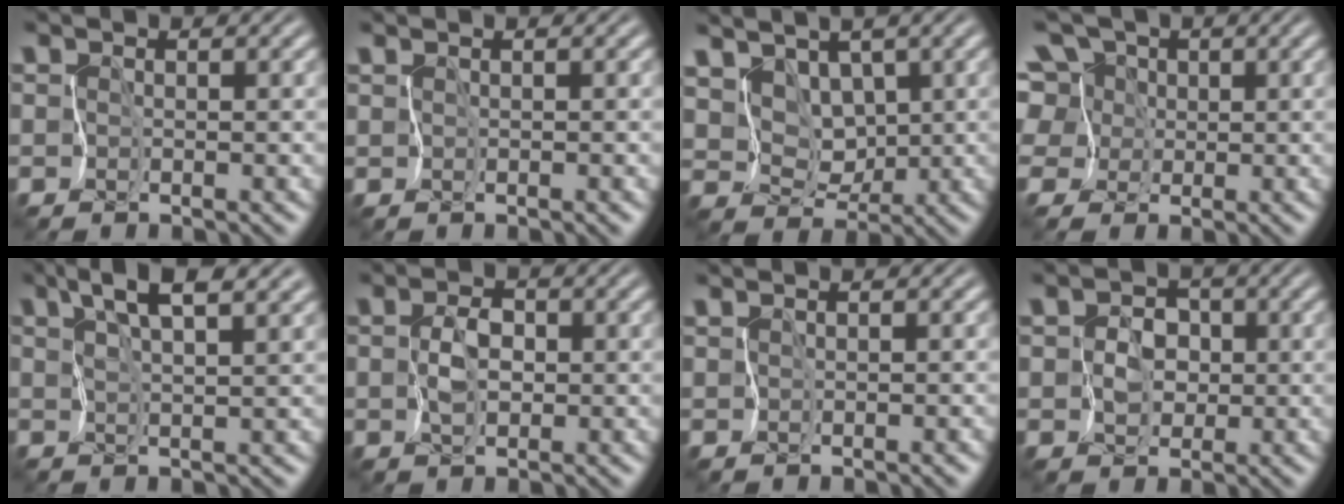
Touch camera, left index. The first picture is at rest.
{"total": 1.1, "force": [0.6, 0.1, 0.9], "torque": [-0.017, 0.000, 0.012]}
{"total": 7.9, "force": [3.9, 4.8, 4.9], "torque": [-0.102, 0.012, 0.057]}
{"total": 8.7, "force": [3.3, 7.2, 3.7], "torque": [-0.080, 0.039, 0.023]}
{"total": 4.1, "force": [2.8, 0.7, 3.0], "torque": [-0.061, 0.006, 0.051]}
{"total": 2.2, "force": [-0.4, 1.6, 1.4], "torque": [-0.034, -0.005, -0.009]}
{"total": 1.5, "force": [0.8, 0.5, 1.1], "torque": [-0.018, 0.006, 0.015]}
{"total": 2.7, "force": [-0.3, 2.3, 1.2], "torque": [-0.019, 0.001, -0.007]}